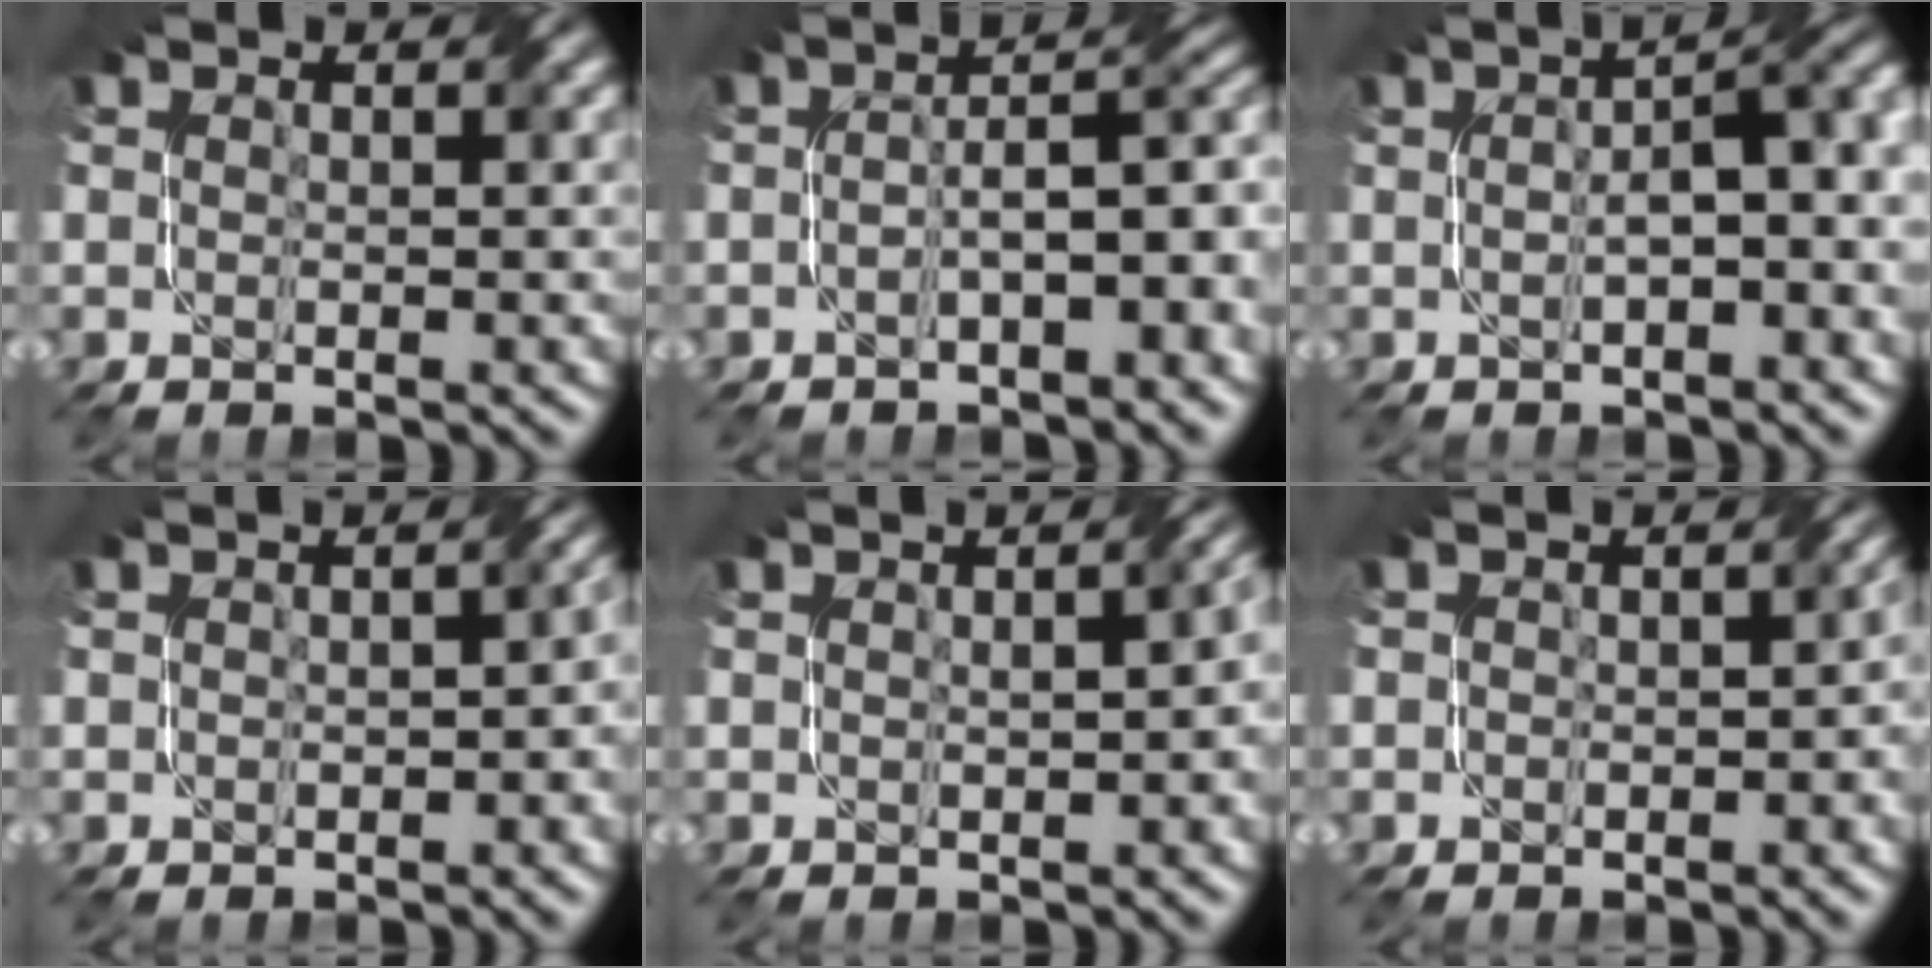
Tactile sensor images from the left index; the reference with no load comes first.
{"total": 6.4, "force": [-2.0, 2.5, 5.5], "torque": [-0.074, 0.015, -0.037]}
{"total": 5.6, "force": [-0.2, 1.9, 5.3], "torque": [-0.066, 0.010, 0.001]}
{"total": 3.7, "force": [-0.2, 2.2, 3.0], "torque": [-0.014, -0.001, 0.005]}
{"total": 3.6, "force": [-0.1, 1.6, 3.2], "torque": [-0.028, 0.002, 0.012]}
{"total": 3.7, "force": [-0.3, 2.7, 2.5], "torque": [-0.011, -0.004, -0.002]}